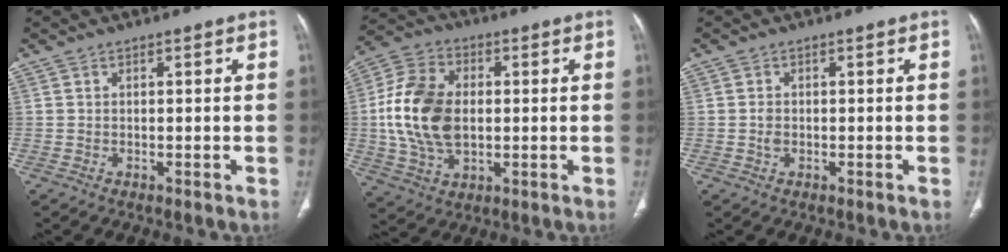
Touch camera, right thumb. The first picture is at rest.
{"total": 16.1, "force": [0.2, 10.7, 12.1], "torque": [-0.233, 0.010, 0.007]}
{"total": 1.5, "force": [-0.3, 1.1, 0.9], "torque": [-0.017, 0.002, -0.005]}